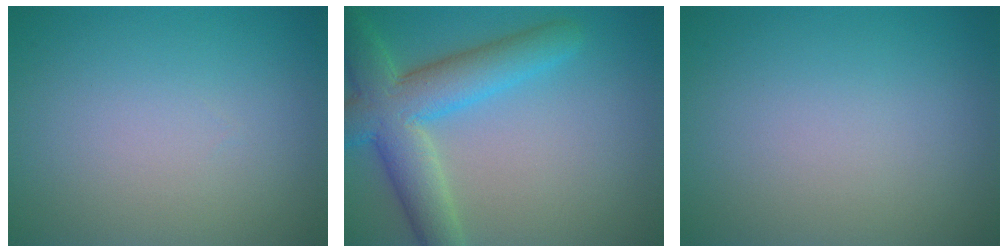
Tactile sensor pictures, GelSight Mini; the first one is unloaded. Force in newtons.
{"total": 7.3, "press": 7.3, "slide": 0.3}
{"total": 0.0}